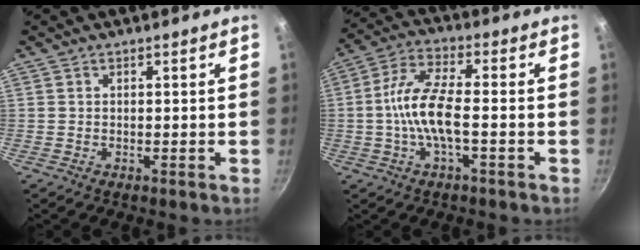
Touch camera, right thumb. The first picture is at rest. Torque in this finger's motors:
{"motor_torque": [2.59, 2.43, 1.83, -0.93, 0.66]}